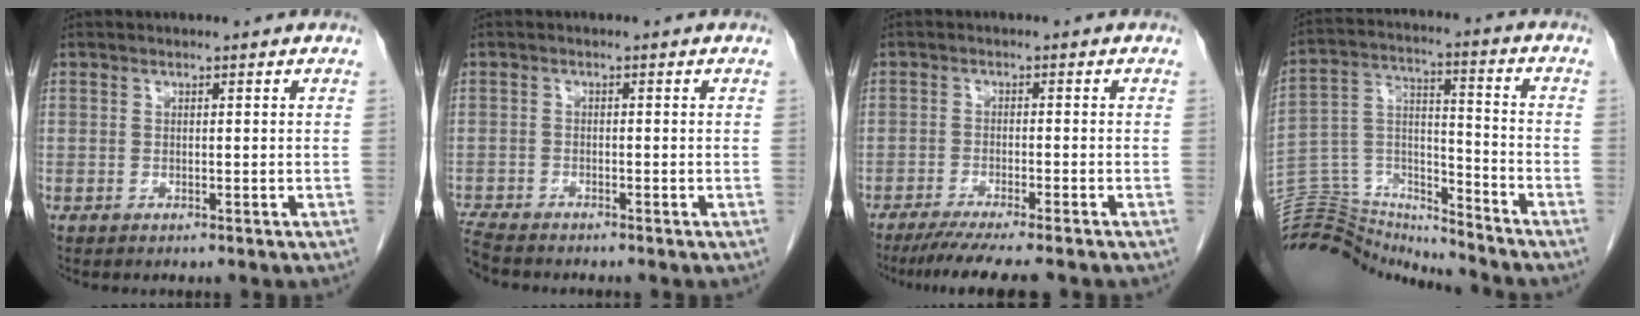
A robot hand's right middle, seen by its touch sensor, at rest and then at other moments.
{"total": 4.4, "force": [-4.1, 0.7, 1.3], "torque": [-0.029, -0.018, -0.078]}
{"total": 9.4, "force": [-7.9, -0.1, 5.1], "torque": [-0.062, -0.023, -0.121]}
{"total": 15.7, "force": [-15.6, 1.6, 1.0], "torque": [-0.022, 0.058, -0.271]}